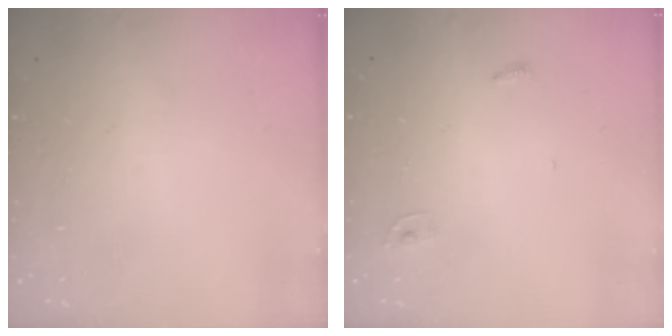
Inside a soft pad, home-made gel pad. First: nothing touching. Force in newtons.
{"total": 2.8, "press": 2.8, "slide": 0.1}